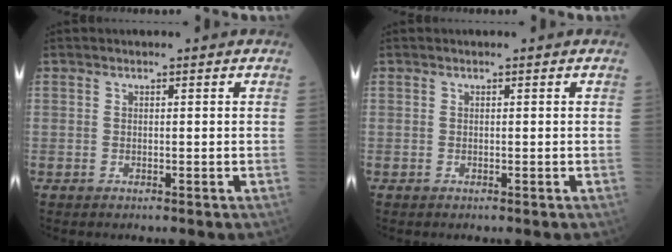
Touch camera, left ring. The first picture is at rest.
{"total": 0.0}